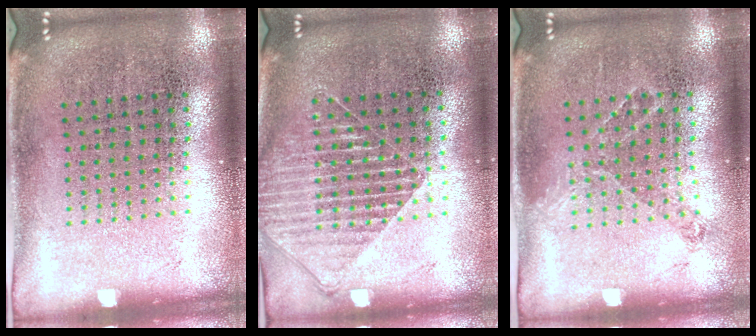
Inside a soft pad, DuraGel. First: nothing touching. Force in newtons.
{"total": 1.6, "press": 1.4, "slide": 0.8}
{"total": 0.8, "press": 0.7, "slide": 0.4}